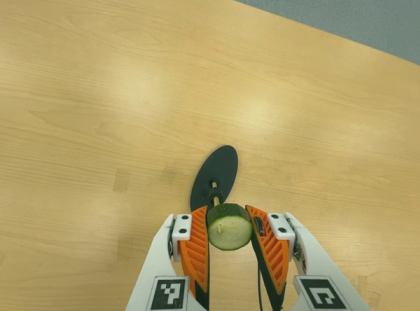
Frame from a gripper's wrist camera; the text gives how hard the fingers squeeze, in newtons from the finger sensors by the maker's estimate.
{"total": 10.5, "left": 9.6, "right": 11.4}